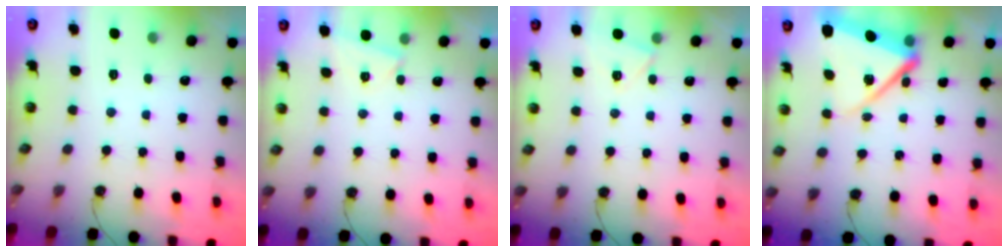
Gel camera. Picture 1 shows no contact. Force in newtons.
{"total": 2.6, "press": 2.5, "slide": 0.3}
{"total": 4.4, "press": 4.0, "slide": 1.7}
{"total": 11.1, "press": 11.0, "slide": 1.5}